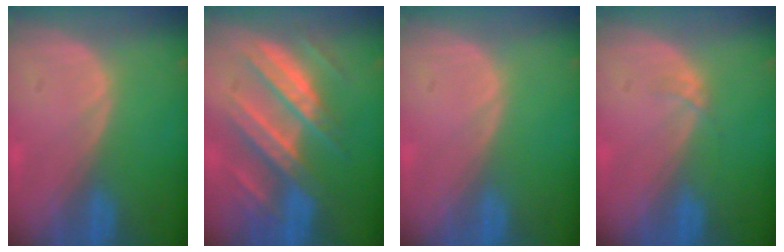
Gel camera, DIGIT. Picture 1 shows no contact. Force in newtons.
{"total": 9.9, "press": 9.8, "slide": 0.9}
{"total": 0.0}
{"total": 0.9, "press": 0.9, "slide": 0.1}